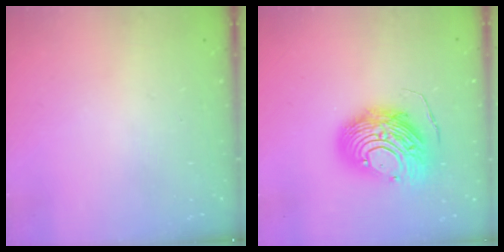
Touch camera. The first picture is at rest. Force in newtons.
{"total": 13.7, "press": 13.6, "slide": 1.3}